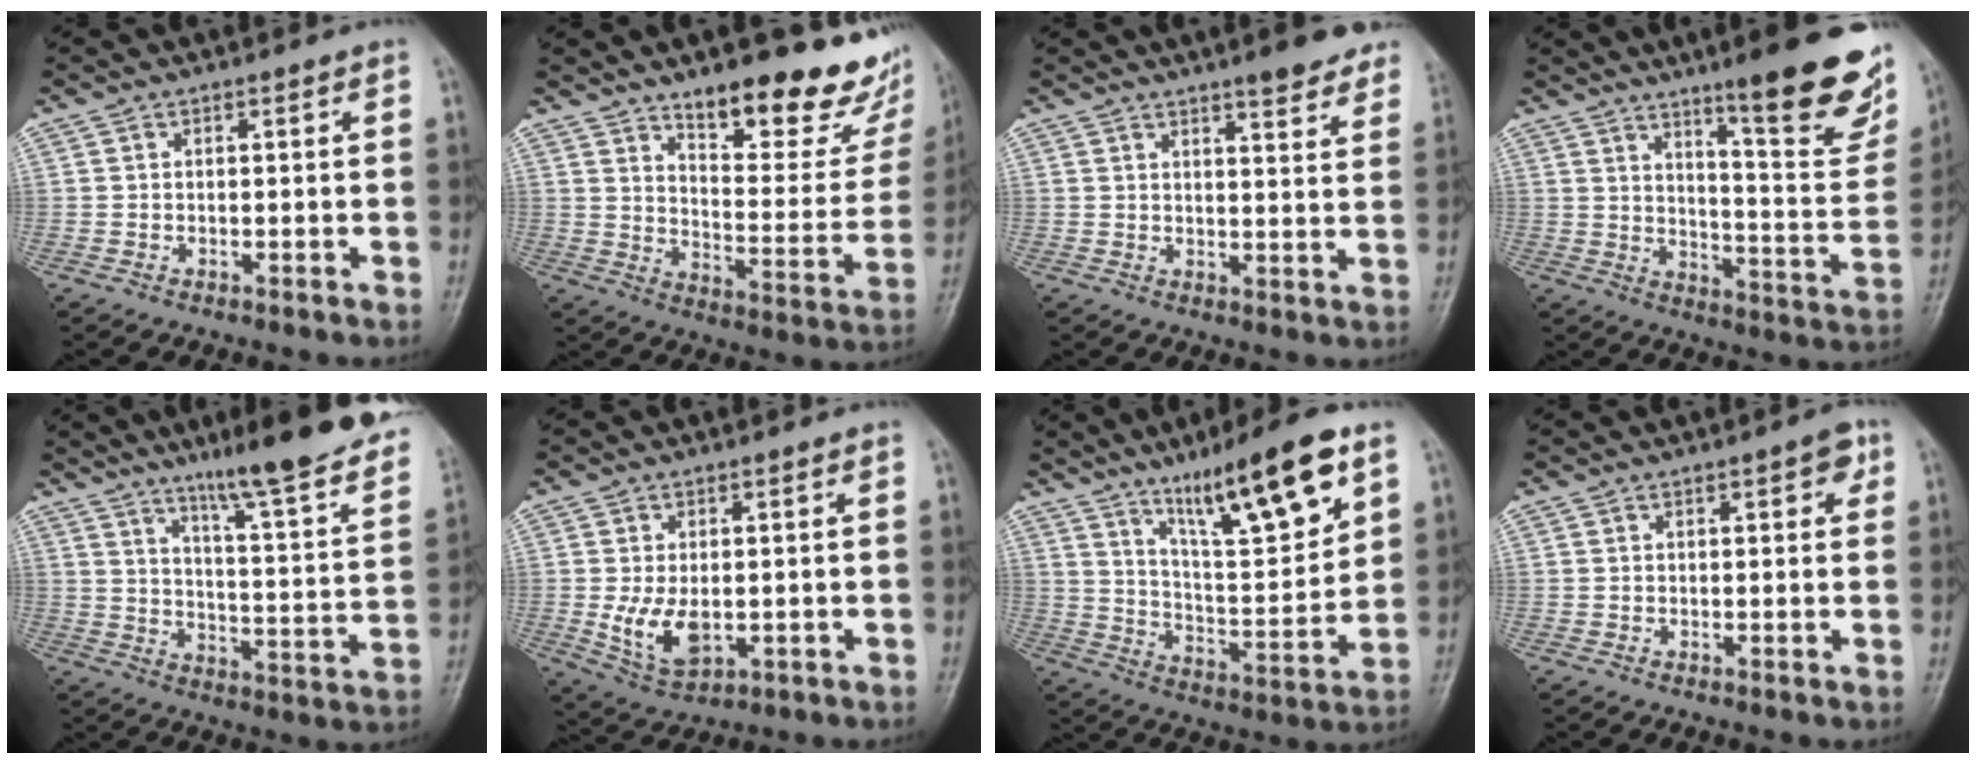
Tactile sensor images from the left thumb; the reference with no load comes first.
{"total": 22.5, "force": [15.2, 7.9, 14.6], "torque": [-0.142, -0.096, 0.213]}
{"total": 8.3, "force": [6.5, 1.7, 4.9], "torque": [-0.040, -0.031, 0.074]}
{"total": 20.8, "force": [13.4, 3.7, 15.5], "torque": [-0.170, -0.080, 0.196]}
{"total": 23.6, "force": [16.5, 3.3, 16.5], "torque": [-0.208, -0.060, 0.229]}
{"total": 7.2, "force": [-0.4, 4.2, 5.8], "torque": [-0.099, -0.016, 0.007]}
{"total": 18.6, "force": [11.0, 3.7, 14.5], "torque": [-0.213, -0.053, 0.192]}
{"total": 3.1, "force": [1.5, 1.1, 2.5], "torque": [-0.023, -0.001, 0.014]}